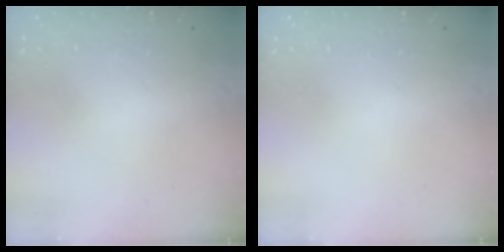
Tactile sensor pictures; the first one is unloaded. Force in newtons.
{"total": 0.0}